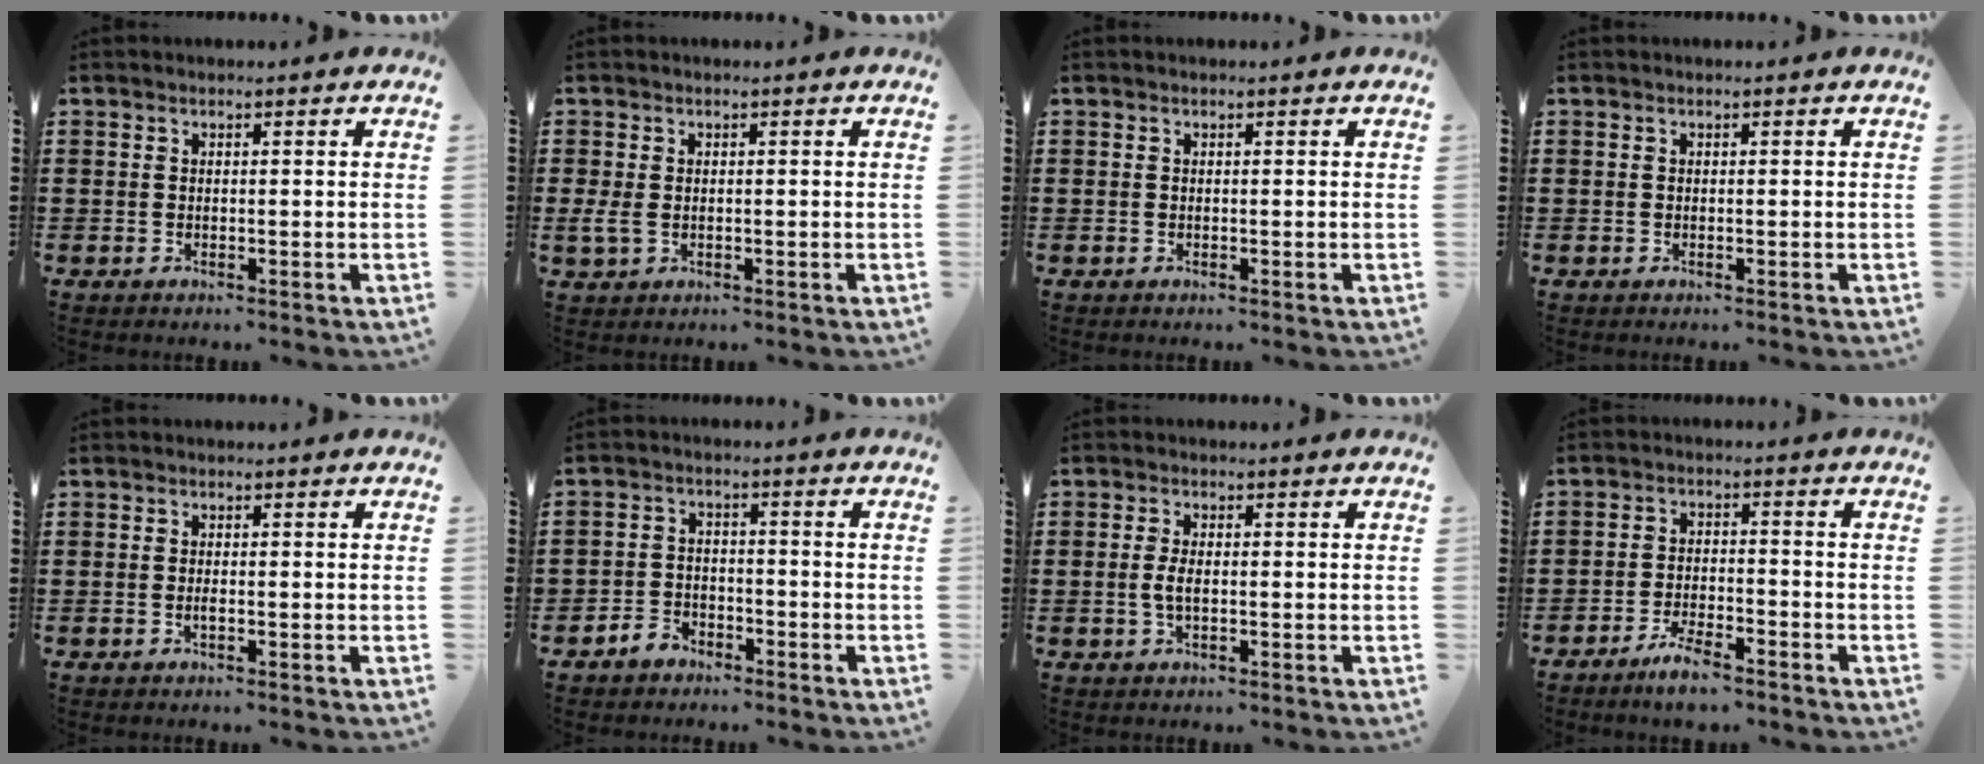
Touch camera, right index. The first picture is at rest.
{"total": 2.2, "force": [-0.1, 1.6, 1.4], "torque": [-0.046, -0.001, -0.006]}
{"total": 0.0}
{"total": 0.0}
{"total": 0.8, "force": [-0.3, 0.2, 0.8], "torque": [-0.015, -0.005, -0.004]}
{"total": 3.0, "force": [-2.5, 1.6, 0.4], "torque": [-0.014, 0.009, -0.051]}
{"total": 2.5, "force": [-0.3, 1.0, 2.3], "torque": [-0.058, -0.005, -0.010]}
{"total": 4.2, "force": [-3.6, 0.7, 2.1], "torque": [-0.049, 0.004, -0.073]}